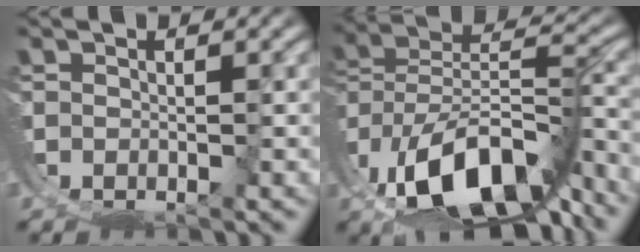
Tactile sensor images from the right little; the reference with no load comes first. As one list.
[{"total": 9.6, "force": [-1.8, 5.5, 7.7], "torque": [-0.125, -0.011, -0.018]}]